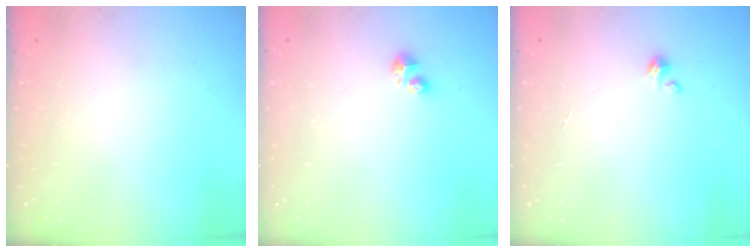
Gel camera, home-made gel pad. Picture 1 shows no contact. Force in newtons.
{"total": 2.3, "press": 2.2, "slide": 0.5}
{"total": 1.4, "press": 1.4, "slide": 0.3}